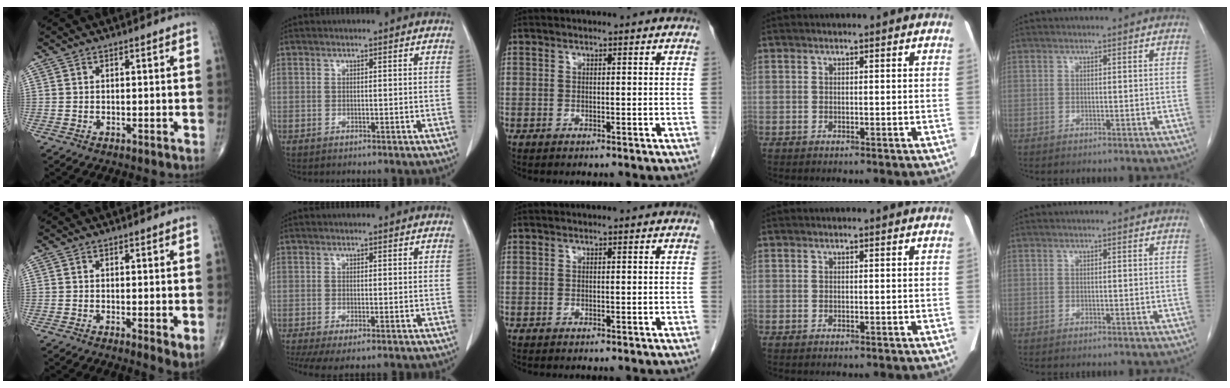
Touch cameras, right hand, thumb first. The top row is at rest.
{"thumb": {"total": 3.2, "force": [-0.2, 0.8, 3.1], "torque": [-0.053, -0.014, -0.007]}, "index": {"total": 4.5, "force": [-2.4, 1.4, 3.5], "torque": [-0.067, -0.011, -0.041]}}